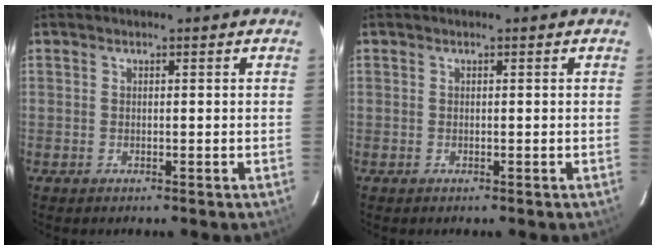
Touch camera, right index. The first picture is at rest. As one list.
[{"total": 0.0}]